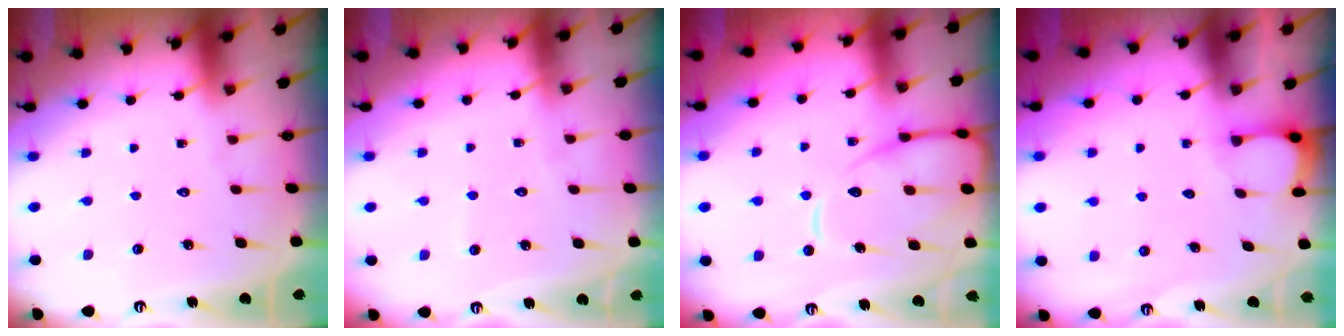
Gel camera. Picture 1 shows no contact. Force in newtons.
{"total": 3.3, "press": 3.3, "slide": 0.3}
{"total": 12.2, "press": 12.1, "slide": 1.6}
{"total": 2.3, "press": 2.2, "slide": 0.4}